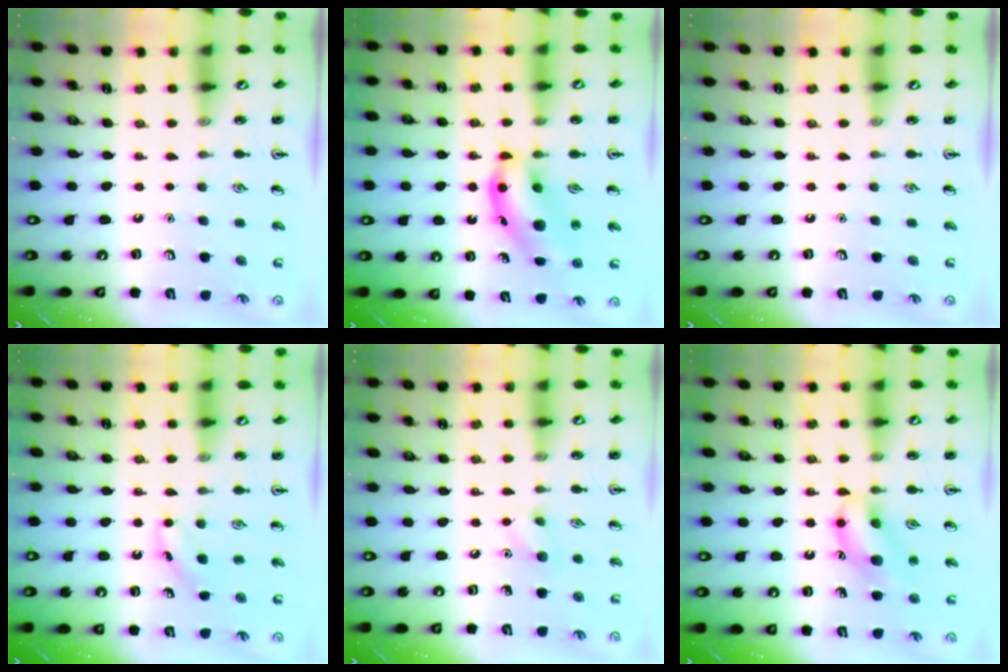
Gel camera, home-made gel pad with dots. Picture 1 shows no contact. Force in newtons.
{"total": 11.3, "press": 10.9, "slide": 3.0}
{"total": 0.0}
{"total": 3.9, "press": 3.6, "slide": 1.5}
{"total": 6.0, "press": 5.7, "slide": 1.6}
{"total": 11.8, "press": 11.7, "slide": 1.4}